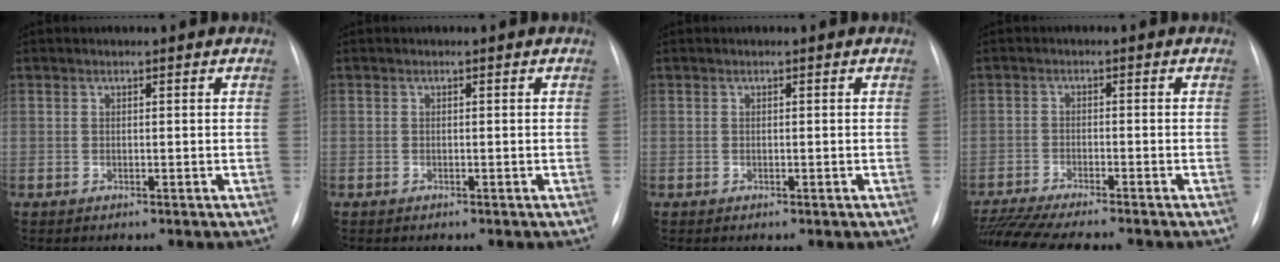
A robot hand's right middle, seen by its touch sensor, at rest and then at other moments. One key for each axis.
{"total": 0.0}
{"total": 0.0}
{"total": 11.8, "fx": -10.4, "fy": 0.3, "fz": 5.5, "tx": -0.077, "ty": -0.018, "tz": -0.163}